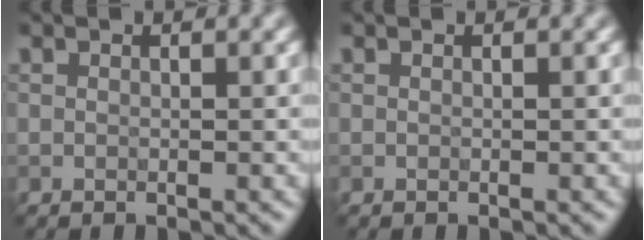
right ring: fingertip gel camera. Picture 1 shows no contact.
{"total": 0.0}